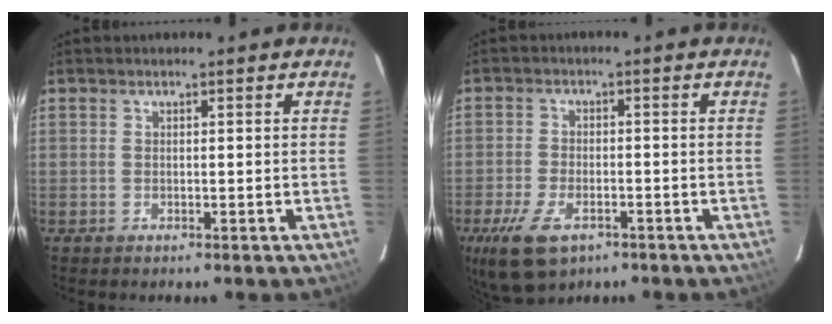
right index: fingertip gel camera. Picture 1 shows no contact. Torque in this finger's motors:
{"motor_torque": [0.90, -0.58, 0.50, 0.10]}